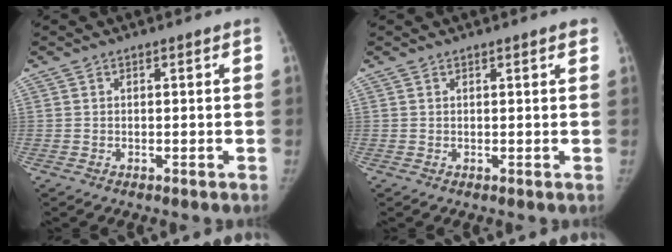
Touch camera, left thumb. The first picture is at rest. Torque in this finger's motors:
{"motor_torque": [0.81, 0.23, 0.45, -0.30, 0.02]}